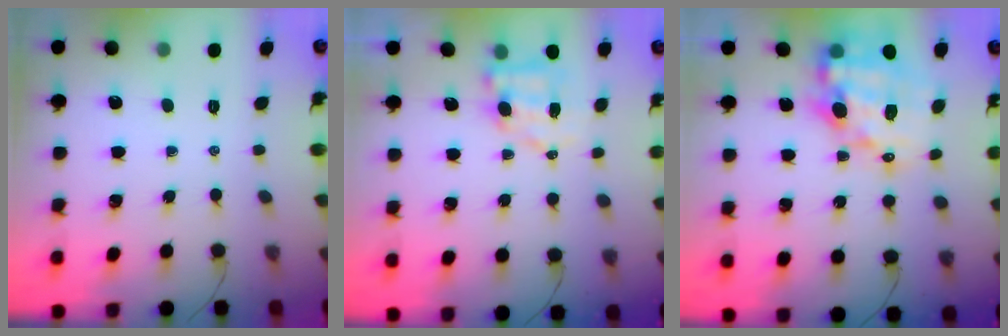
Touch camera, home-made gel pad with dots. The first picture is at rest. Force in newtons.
{"total": 5.8, "press": 5.8, "slide": 0.7}
{"total": 15.3, "press": 14.9, "slide": 3.5}